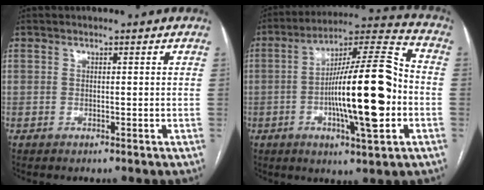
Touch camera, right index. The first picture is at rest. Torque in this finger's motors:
{"motor_torque": [2.14, 0.00, 1.05, 0.21]}